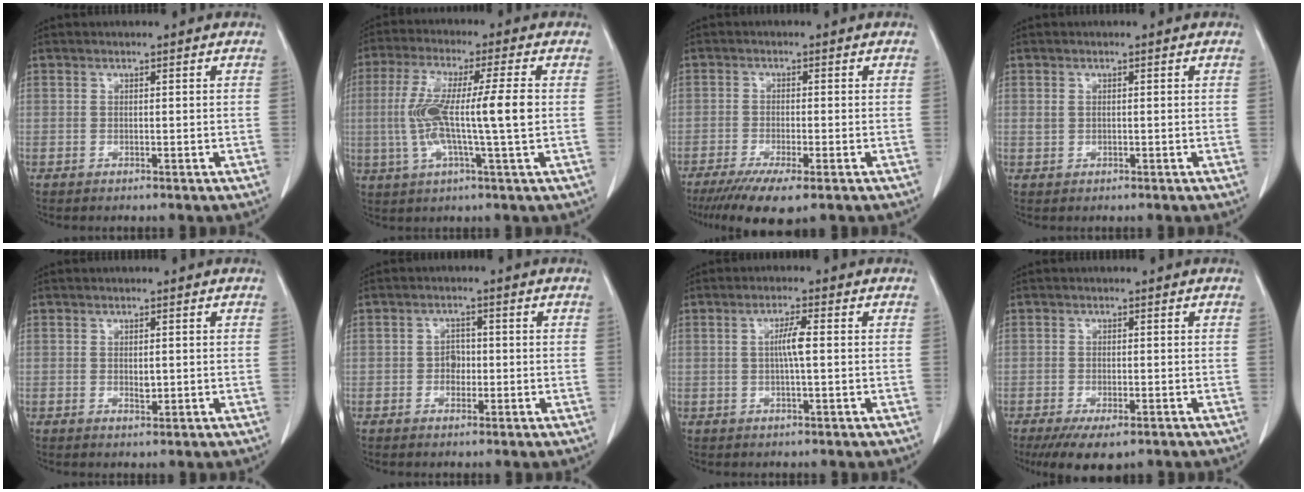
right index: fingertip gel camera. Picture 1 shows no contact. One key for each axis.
{"total": 12.0, "fx": -0.1, "fy": 0.5, "fz": 12.0, "tx": -0.238, "ty": 0.009, "tz": -0.006}
{"total": 7.3, "fx": -4.8, "fy": 1.2, "fz": 5.3, "tx": -0.086, "ty": -0.018, "tz": -0.076}
{"total": 0.9, "fx": 0.3, "fy": 0.7, "fz": 0.5, "tx": -0.012, "ty": 0.005, "tz": 0.008}
{"total": 1.3, "fx": 0.1, "fy": 0.6, "fz": 1.2, "tx": -0.020, "ty": -0.004, "tz": 0.004}
{"total": 2.4, "fx": -0.4, "fy": 1.8, "fz": 1.4, "tx": -0.018, "ty": 0.007, "tz": -0.007}
{"total": 3.2, "fx": 0.2, "fy": 0.1, "fz": 3.2, "tx": -0.063, "ty": 0.002, "tz": 0.002}
{"total": 6.1, "fx": -4.1, "fy": 2.5, "fz": 3.8, "tx": -0.058, "ty": -0.010, "tz": -0.064}